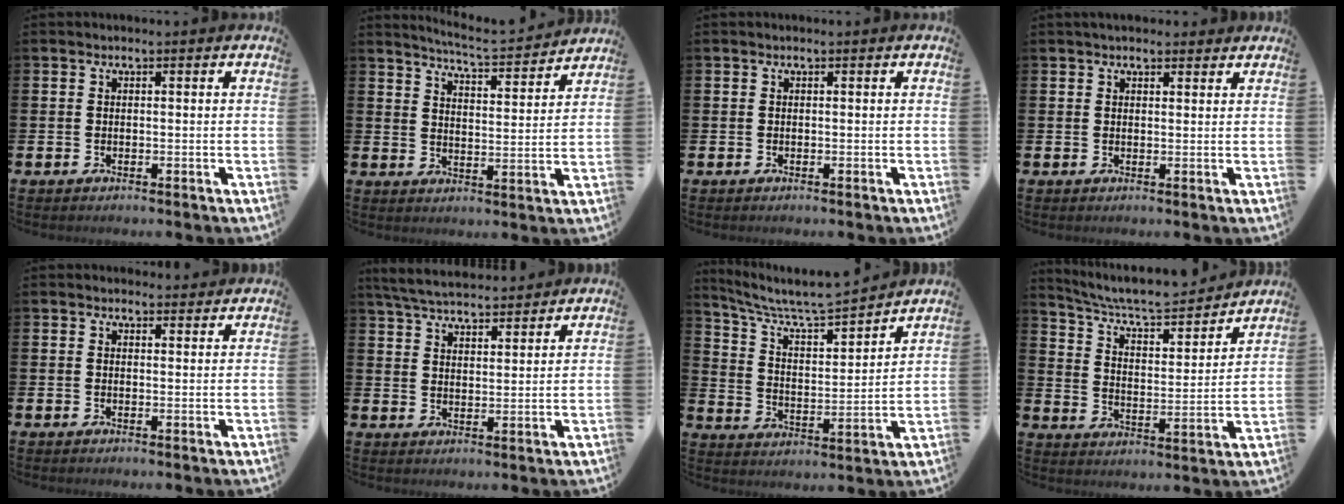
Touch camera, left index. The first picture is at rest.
{"total": 5.3, "force": [5.2, -0.2, 0.7], "torque": [-0.030, -0.043, 0.088]}
{"total": 0.0}
{"total": 2.0, "force": [1.9, 0.6, 0.3], "torque": [0.000, -0.006, 0.033]}
{"total": 1.3, "force": [1.3, 0.4, 0.0], "torque": [0.007, -0.002, 0.022]}
{"total": 5.4, "force": [5.2, 0.8, 0.8], "torque": [-0.040, -0.024, 0.096]}
{"total": 8.0, "force": [7.4, 1.2, 2.6], "torque": [-0.088, -0.054, 0.127]}
{"total": 7.8, "force": [7.2, 1.6, 2.7], "torque": [-0.088, -0.049, 0.122]}